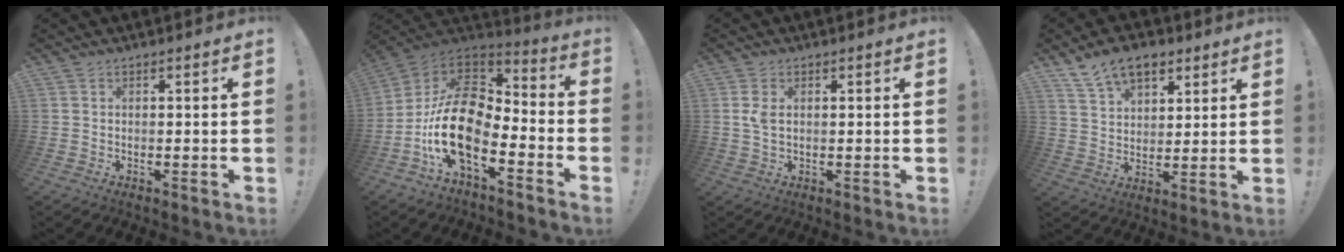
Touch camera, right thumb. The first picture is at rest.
{"total": 19.1, "force": [-6.0, 9.6, 15.4], "torque": [-0.302, 0.026, -0.100]}
{"total": 3.1, "force": [0.7, 1.7, 2.4], "torque": [-0.042, 0.002, 0.013]}
{"total": 11.1, "force": [7.4, 6.4, 5.1], "torque": [-0.087, -0.034, 0.142]}